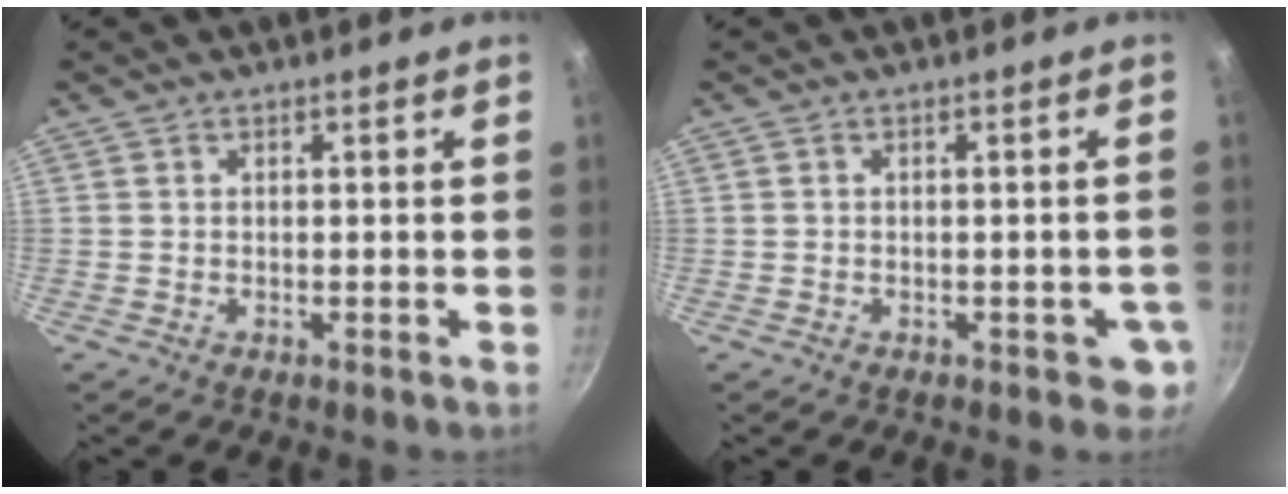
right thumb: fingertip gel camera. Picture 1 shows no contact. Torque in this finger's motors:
{"motor_torque": [0.30, 0.55, -0.16, 0.06, 0.05]}